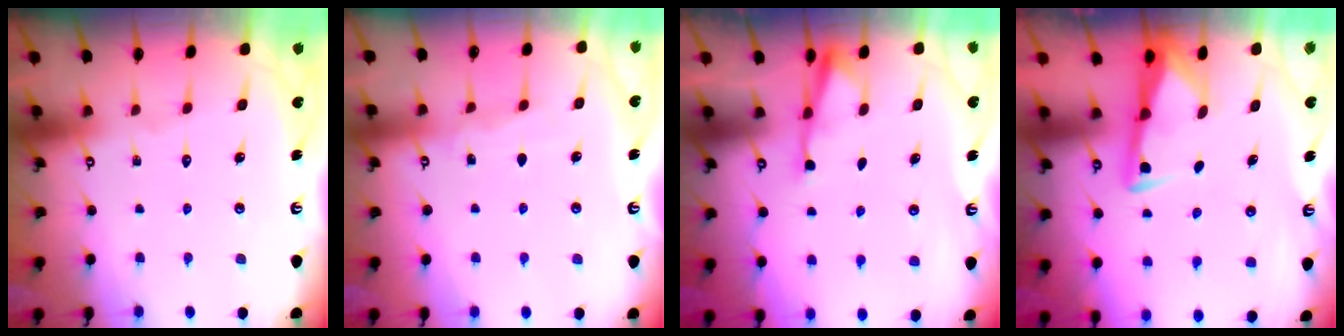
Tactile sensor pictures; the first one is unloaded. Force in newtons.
{"total": 4.1, "press": 4.0, "slide": 0.5}
{"total": 3.2, "press": 3.1, "slide": 0.7}
{"total": 2.9, "press": 2.9, "slide": 0.4}